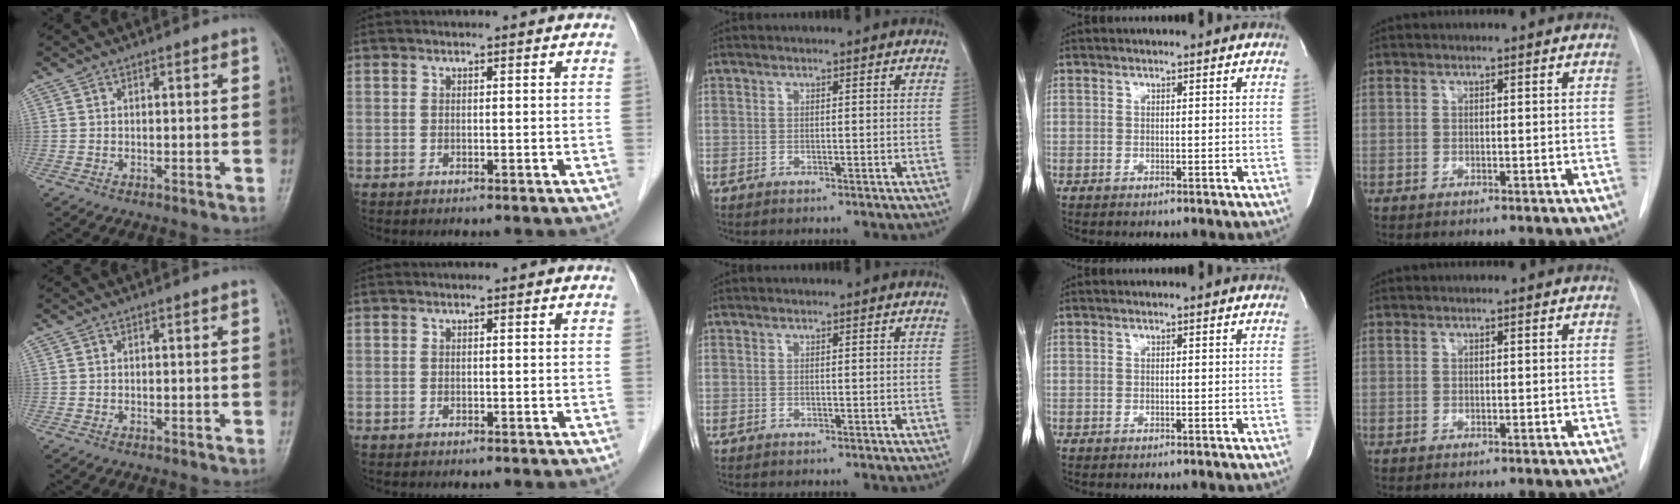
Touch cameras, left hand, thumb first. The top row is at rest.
{}